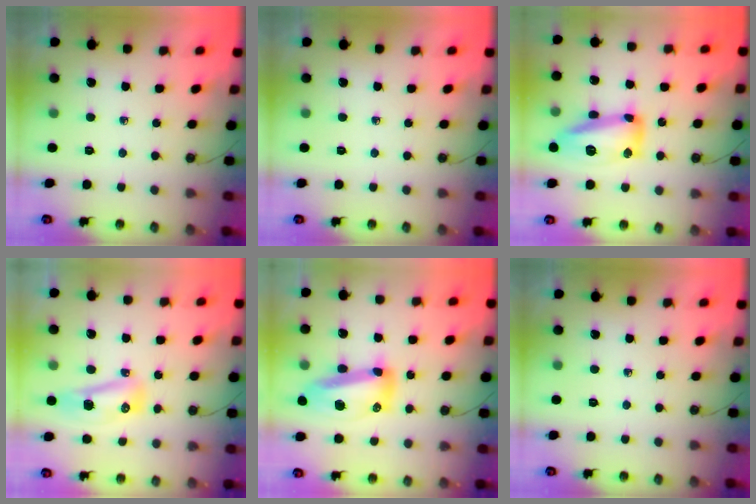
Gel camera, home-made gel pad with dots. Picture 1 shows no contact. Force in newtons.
{"total": 0.0}
{"total": 15.8, "press": 15.8, "slide": 1.1}
{"total": 9.6, "press": 8.8, "slide": 3.7}
{"total": 14.8, "press": 14.5, "slide": 2.7}
{"total": 0.0}